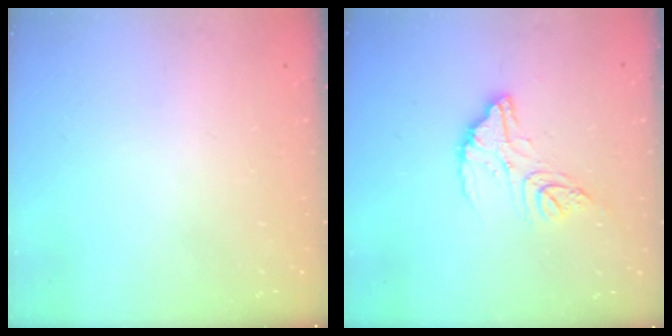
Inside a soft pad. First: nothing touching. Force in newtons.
{"total": 13.0, "press": 12.9, "slide": 1.2}